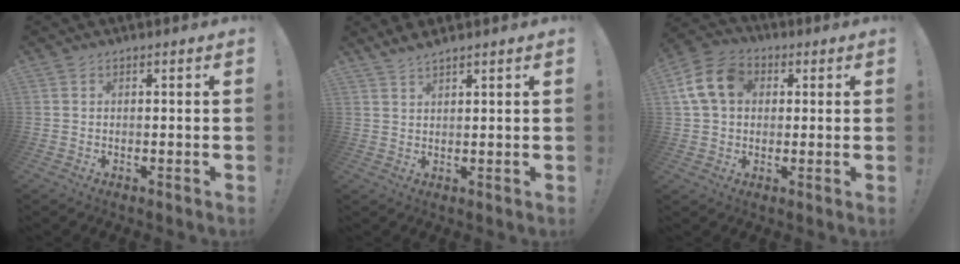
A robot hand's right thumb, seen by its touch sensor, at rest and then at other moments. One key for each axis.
{"total": 2.9, "fx": 2.5, "fy": 0.0, "fz": 1.4, "tx": -0.030, "ty": -0.011, "tz": 0.044}
{"total": 13.2, "fx": 3.3, "fy": 10.1, "fz": 7.8, "tx": -0.141, "ty": 0.009, "tz": 0.069}